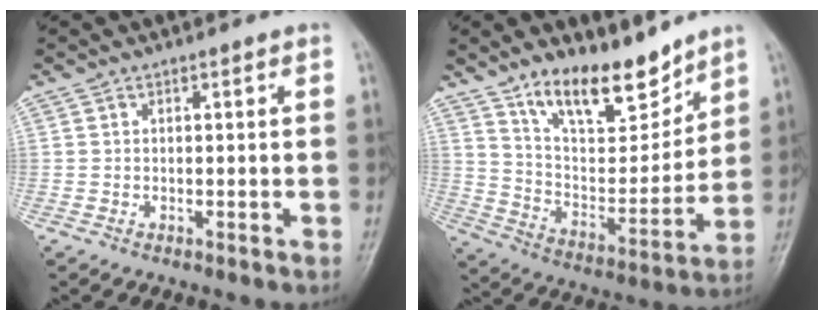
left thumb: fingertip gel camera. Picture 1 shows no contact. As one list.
[{"total": 15.1, "force": [11.6, 5.8, 7.8], "torque": [-0.089, -0.078, 0.212]}]